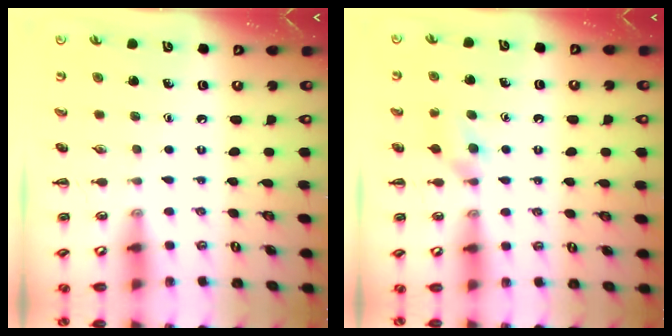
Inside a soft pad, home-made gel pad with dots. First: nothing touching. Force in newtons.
{"total": 4.2, "press": 4.0, "slide": 1.2}